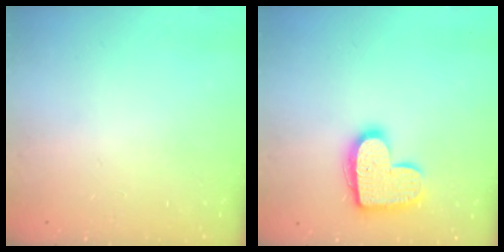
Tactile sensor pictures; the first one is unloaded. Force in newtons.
{"total": 14.5, "press": 14.5, "slide": 0.7}